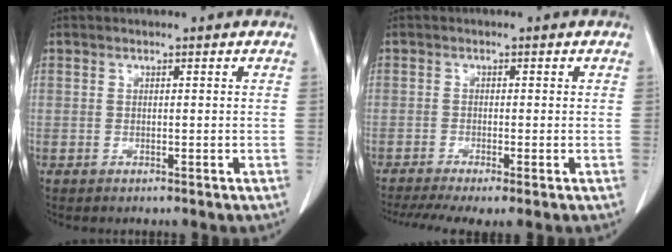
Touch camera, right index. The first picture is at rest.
{"total": 6.7, "force": [-4.6, 1.2, 4.8], "torque": [-0.081, -0.009, -0.079]}